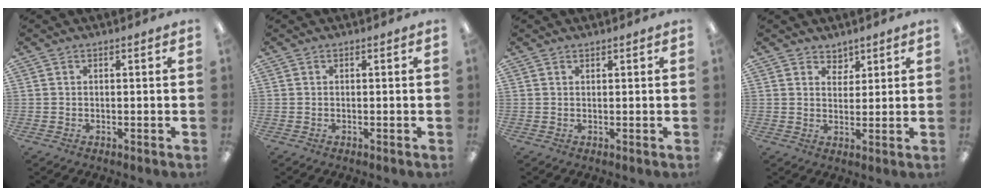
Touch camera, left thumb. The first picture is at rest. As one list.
[{"total": 0.0}, {"total": 0.6, "force": [0.5, 0.0, 0.1], "torque": [-0.001, 0.001, 0.010]}, {"total": 3.7, "force": [3.0, 2.2, -0.1], "torque": [0.008, -0.017, 0.052]}]